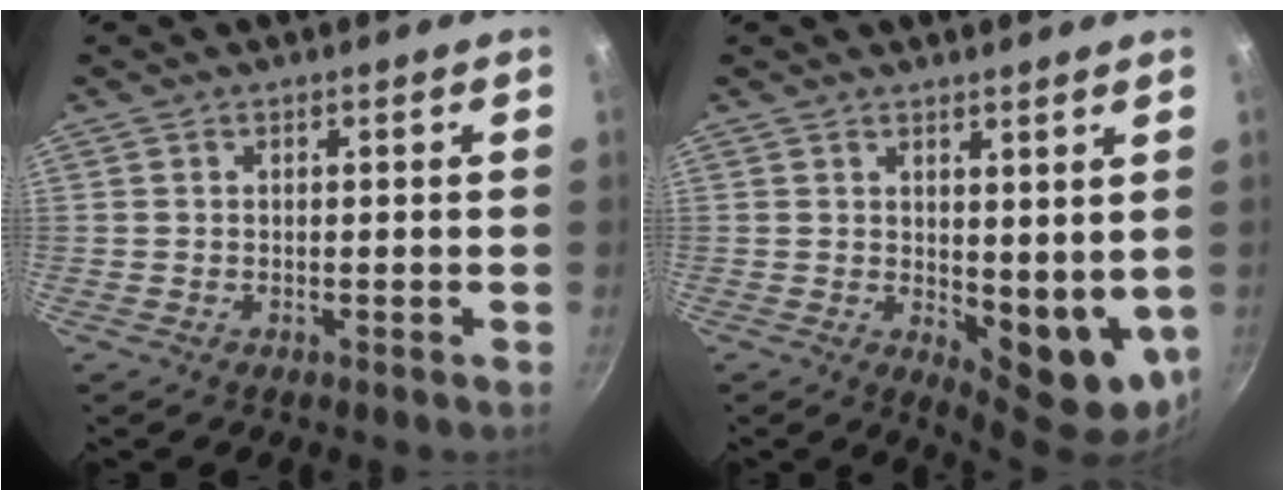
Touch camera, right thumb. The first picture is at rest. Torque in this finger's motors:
{"motor_torque": [-0.15, 0.80, 0.18, 0.23, 0.11]}